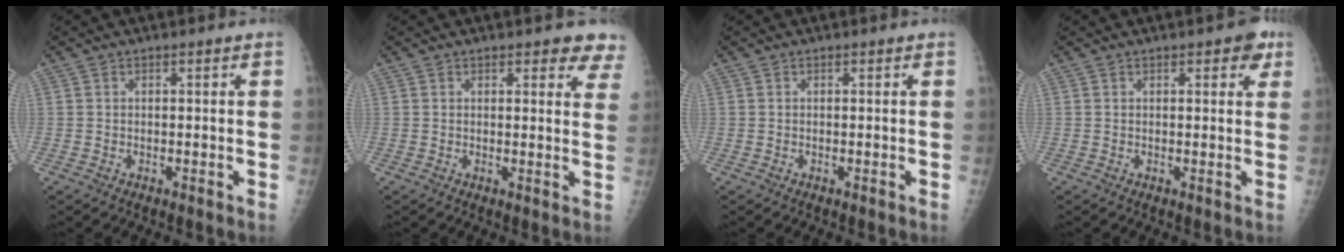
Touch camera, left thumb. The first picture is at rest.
{"total": 5.9, "force": [4.6, 2.2, 3.0], "torque": [0.003, -0.018, 0.037]}
{"total": 0.0}
{"total": 3.7, "force": [1.9, 1.6, 2.8], "torque": [-0.018, -0.002, 0.015]}